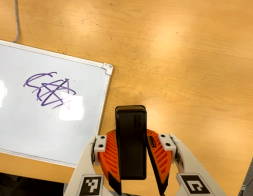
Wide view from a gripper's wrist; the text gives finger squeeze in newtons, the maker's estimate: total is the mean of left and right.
{"total": 7.5, "left": 6.1, "right": 8.9}